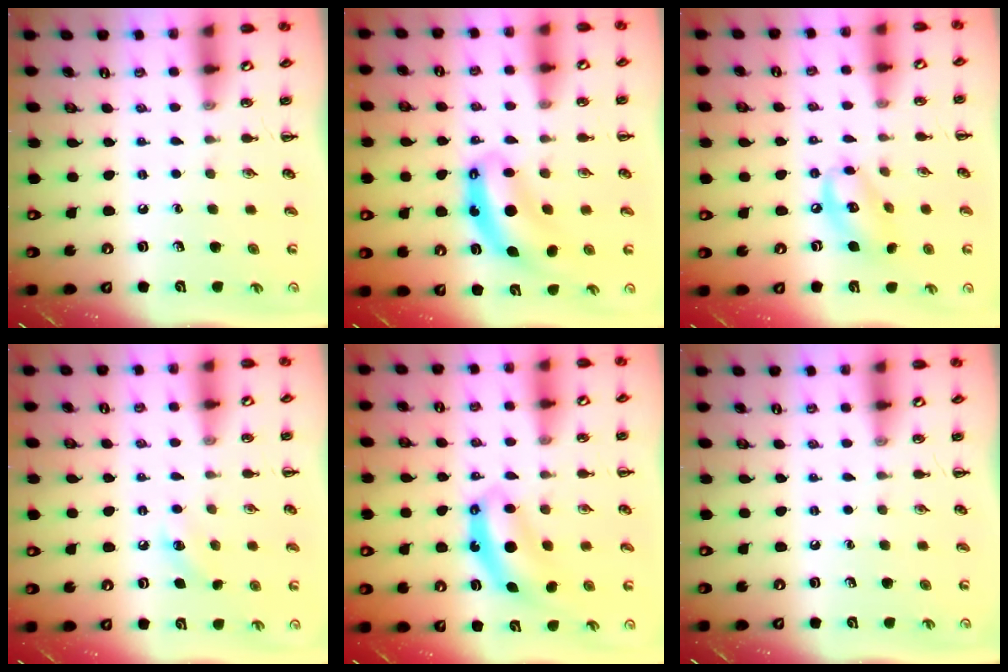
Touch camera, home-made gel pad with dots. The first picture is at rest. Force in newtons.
{"total": 7.2, "press": 7.2, "slide": 0.9}
{"total": 10.3, "press": 10.1, "slide": 1.9}
{"total": 7.1, "press": 7.0, "slide": 1.5}
{"total": 7.1, "press": 7.1, "slide": 0.6}
{"total": 0.0}